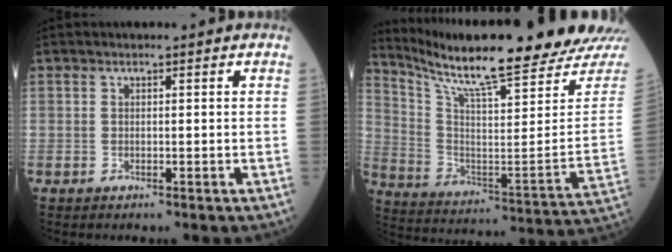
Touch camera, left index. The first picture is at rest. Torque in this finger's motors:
{"motor_torque": [0.39, -0.62, 0.35, 0.12]}